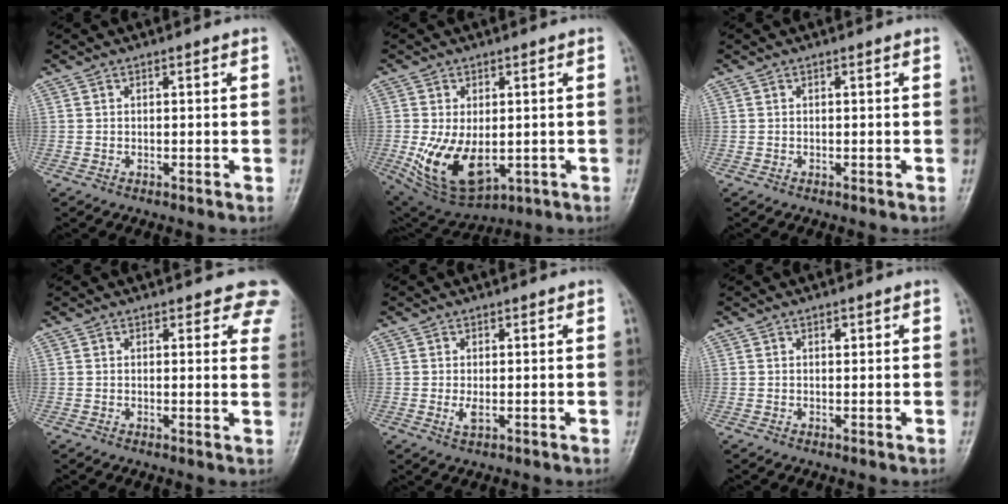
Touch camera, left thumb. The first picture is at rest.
{"total": 12.2, "force": [-1.7, 7.2, 9.8], "torque": [-0.169, -0.016, -0.006]}
{"total": 0.0}
{"total": 6.6, "force": [5.4, 2.8, 2.6], "torque": [0.014, -0.019, 0.040]}
{"total": 1.8, "force": [-0.1, 0.8, 1.6], "torque": [-0.035, -0.006, 0.001]}
{"total": 0.7, "force": [0.3, 0.5, 0.4], "torque": [-0.003, 0.000, 0.005]}